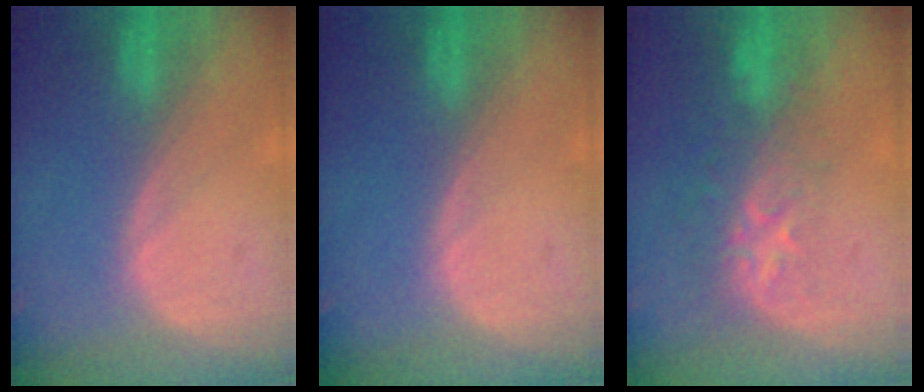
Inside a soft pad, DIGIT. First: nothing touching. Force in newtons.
{"total": 0.0}
{"total": 8.9, "press": 7.2, "slide": 5.2}